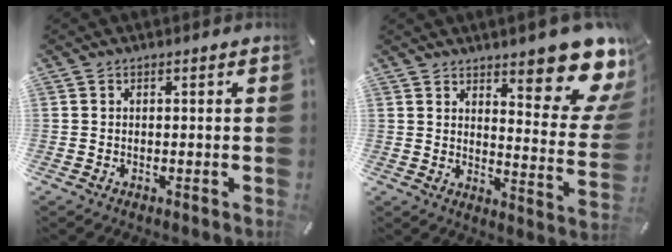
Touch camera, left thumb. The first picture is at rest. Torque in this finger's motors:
{"motor_torque": [2.64, 2.37, 1.39, -1.38, 0.34]}